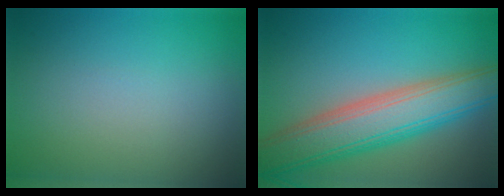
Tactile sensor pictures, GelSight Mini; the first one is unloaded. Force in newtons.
{"total": 8.3, "press": 8.3, "slide": 0.4}